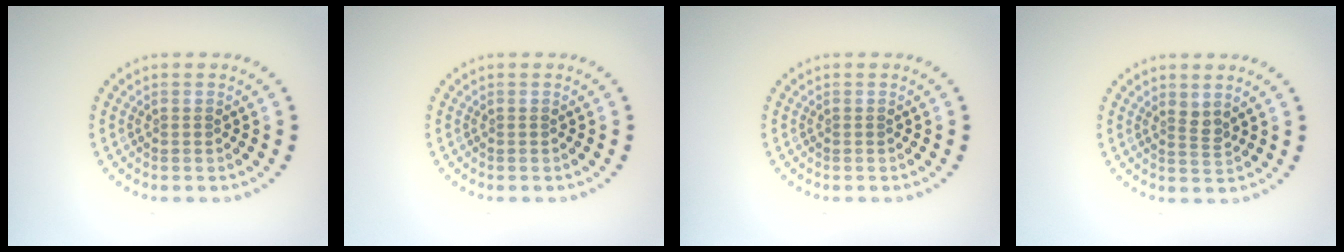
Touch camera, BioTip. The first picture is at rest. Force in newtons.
{"total": 0.0}
{"total": 0.0}
{"total": 1.3, "press": 1.0, "slide": 0.8}